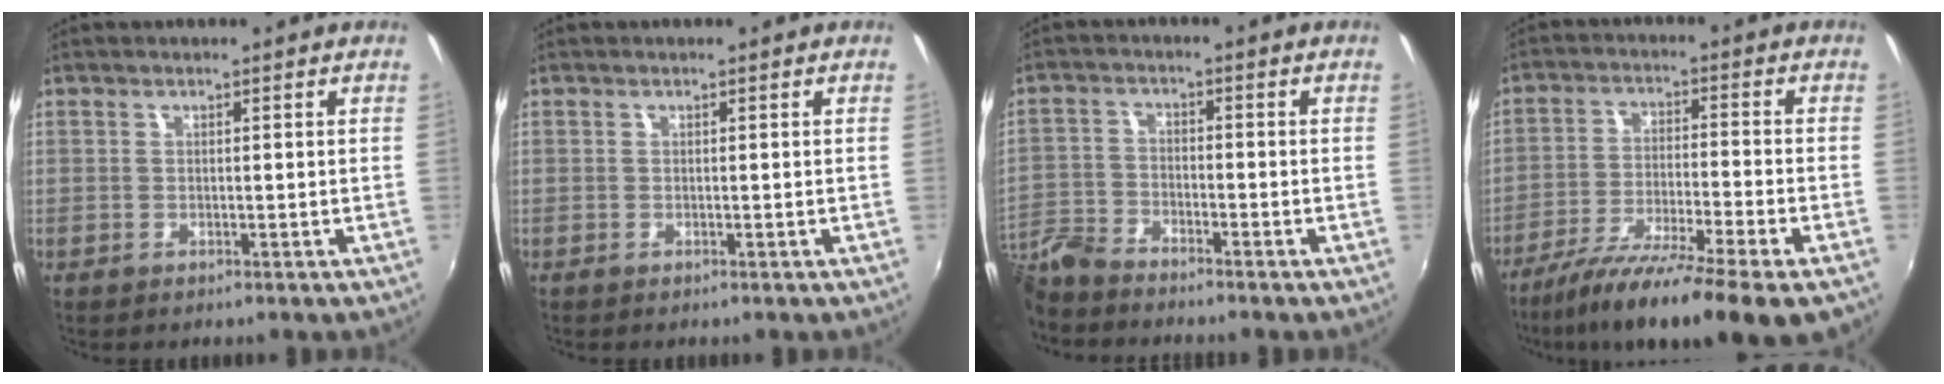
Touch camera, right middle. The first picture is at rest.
{"total": 0.0}
{"total": 7.9, "force": [-7.3, 1.9, 2.4], "torque": [-0.065, -0.004, -0.156]}
{"total": 16.4, "force": [-12.0, 0.5, 11.3], "torque": [-0.206, -0.044, -0.198]}